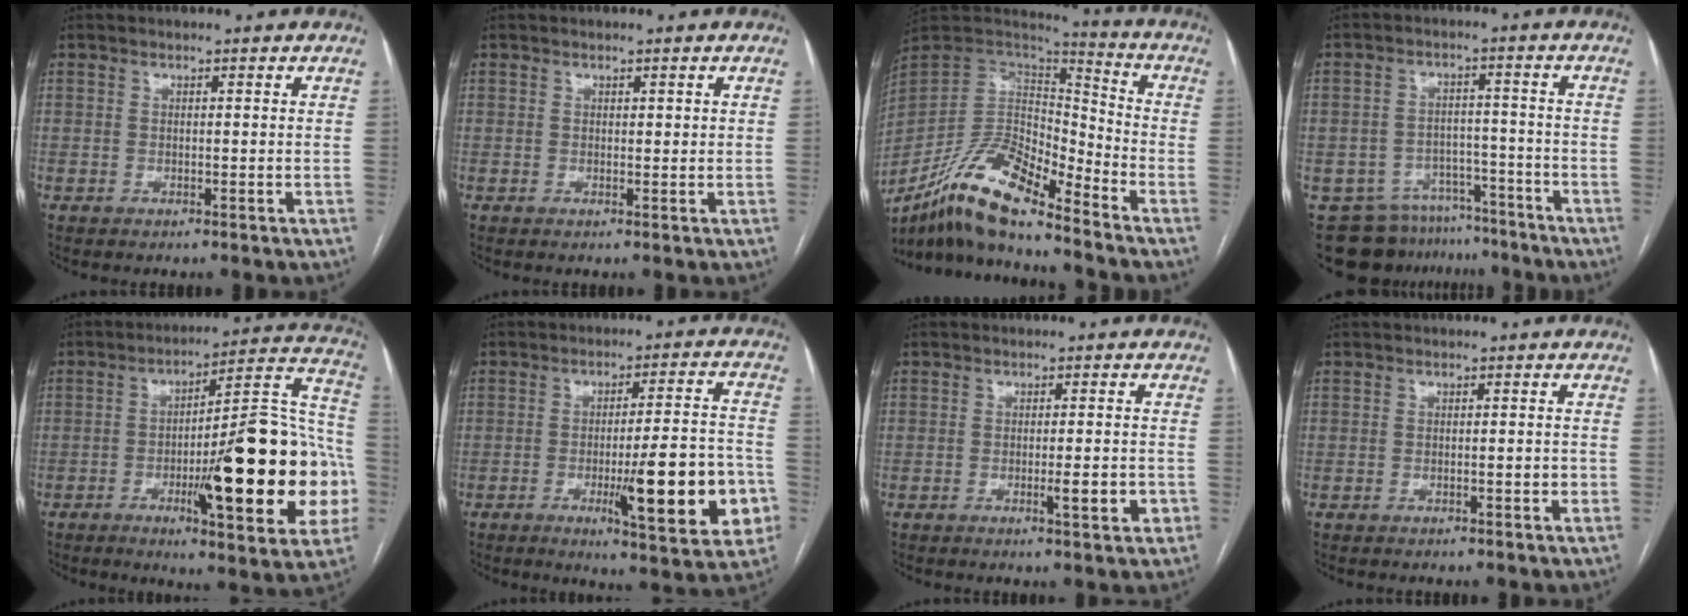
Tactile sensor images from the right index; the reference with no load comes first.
{"total": 0.7, "force": [0.3, 0.4, 0.5], "torque": [-0.004, 0.001, 0.004]}
{"total": 15.6, "force": [-11.8, 3.8, 9.5], "torque": [-0.176, 0.015, -0.217]}
{"total": 12.1, "force": [-10.1, 6.6, 1.3], "torque": [-0.018, 0.029, -0.136]}
{"total": 25.0, "force": [-5.6, 3.9, 24.1], "torque": [-0.277, 0.016, -0.072]}
{"total": 15.7, "force": [-4.9, 2.3, 14.8], "torque": [-0.190, 0.000, -0.063]}
{"total": 4.0, "force": [-1.4, 0.6, 3.7], "torque": [-0.054, -0.001, -0.018]}
{"total": 1.5, "force": [-0.6, 0.3, 1.3], "torque": [-0.019, 0.002, -0.009]}